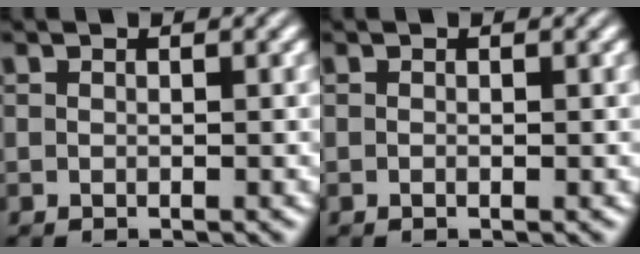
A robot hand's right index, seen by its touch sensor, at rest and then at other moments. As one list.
[{"total": 2.1, "force": [-0.3, -2.1, -0.4], "torque": [0.020, -0.011, 0.005]}]